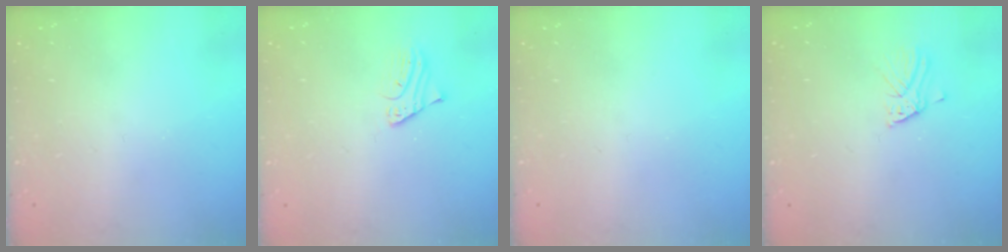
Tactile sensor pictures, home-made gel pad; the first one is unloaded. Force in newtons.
{"total": 1.8, "press": 1.8, "slide": 0.2}
{"total": 0.0}
{"total": 1.9, "press": 1.9, "slide": 0.1}